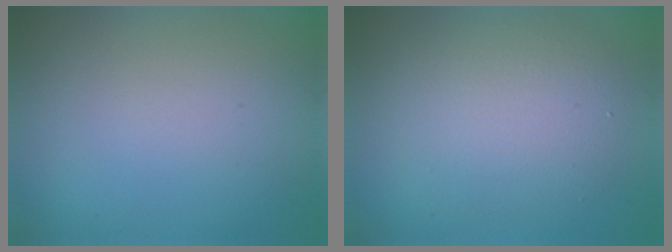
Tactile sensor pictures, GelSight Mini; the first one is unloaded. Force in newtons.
{"total": 5.2, "press": 5.2, "slide": 0.4}